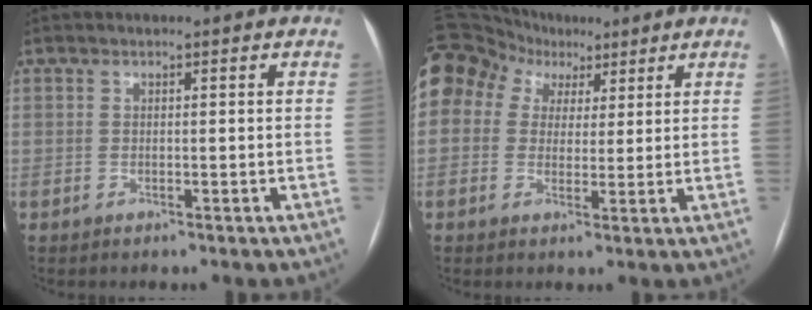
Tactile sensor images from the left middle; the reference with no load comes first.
{"total": 24.0, "force": [11.5, 18.6, 10.0], "torque": [-0.336, 0.112, 0.220]}